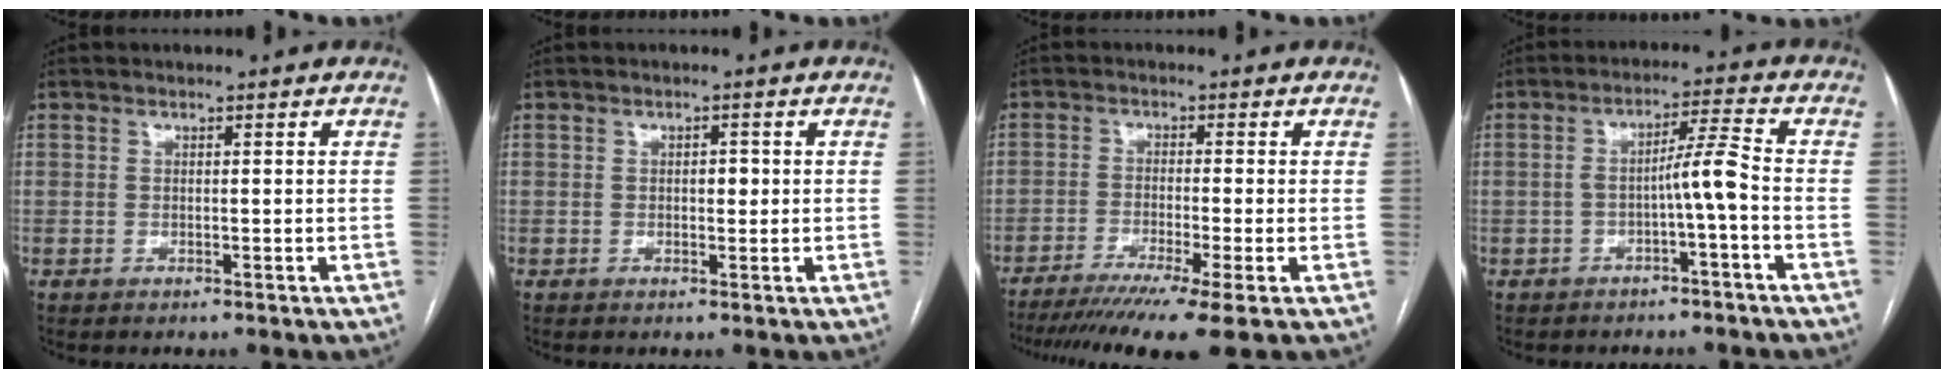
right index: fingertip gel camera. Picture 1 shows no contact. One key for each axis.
{"total": 1.5, "fx": 0.1, "fy": 0.8, "fz": 1.3, "tx": -0.017, "ty": 0.002, "tz": 0.001}
{"total": 12.5, "fx": -9.1, "fy": -1.1, "fz": 8.4, "tx": -0.128, "ty": -0.031, "tz": -0.142}
{"total": 4.8, "fx": -1.5, "fy": -0.6, "fz": 4.5, "tx": -0.074, "ty": 0.016, "tz": -0.023}